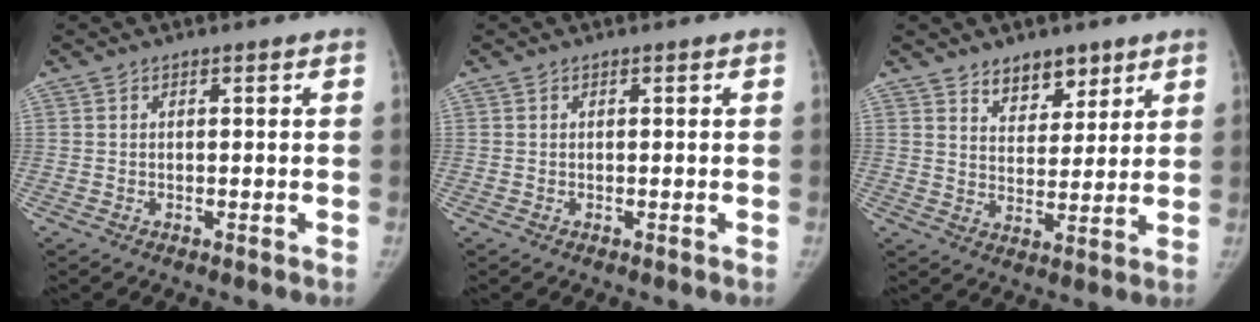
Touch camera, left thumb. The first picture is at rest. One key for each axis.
{"total": 0.0}
{"total": 7.0, "fx": 4.9, "fy": 4.0, "fz": 2.9, "tx": -0.010, "ty": -0.035, "tz": 0.083}